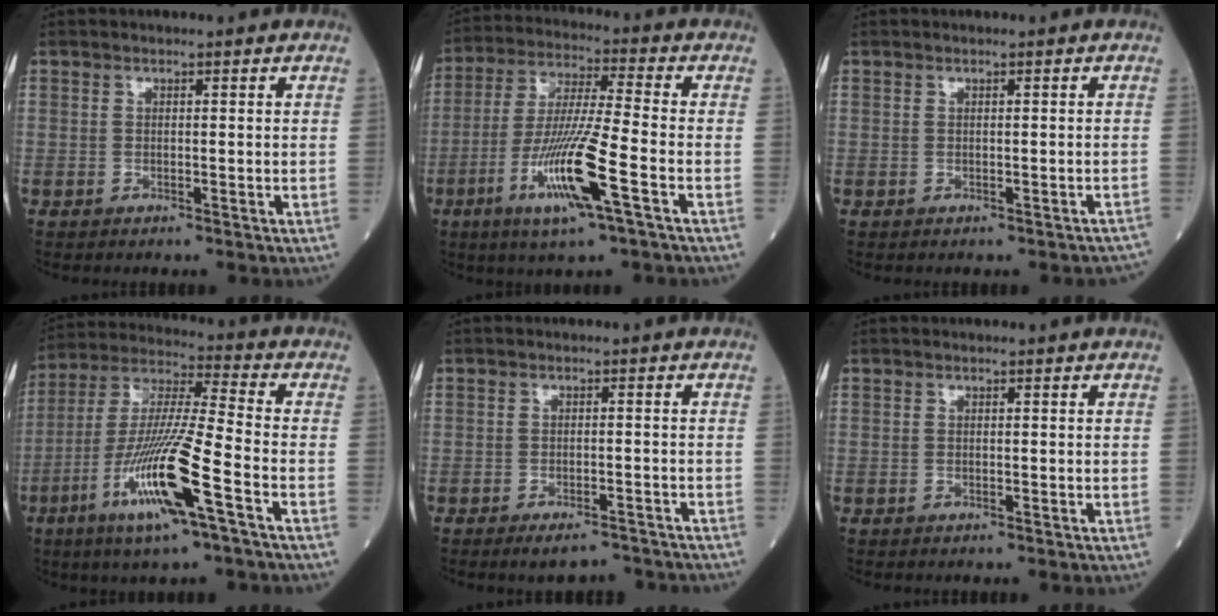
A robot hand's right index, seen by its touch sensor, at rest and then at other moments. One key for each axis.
{"total": 13.5, "fx": -5.3, "fy": 0.1, "fz": 12.4, "tx": -0.249, "ty": -0.018, "tz": -0.099}
{"total": 2.0, "fx": -1.8, "fy": 0.7, "fz": 0.8, "tx": 0.003, "ty": 0.006, "tz": -0.018}
{"total": 16.2, "fx": -6.8, "fy": 0.4, "fz": 14.7, "tx": -0.300, "ty": -0.016, "tz": -0.129}
{"total": 5.9, "fx": -5.2, "fy": 1.5, "fz": 2.3, "tx": -0.020, "ty": -0.001, "tz": -0.069}
{"total": 0.0}